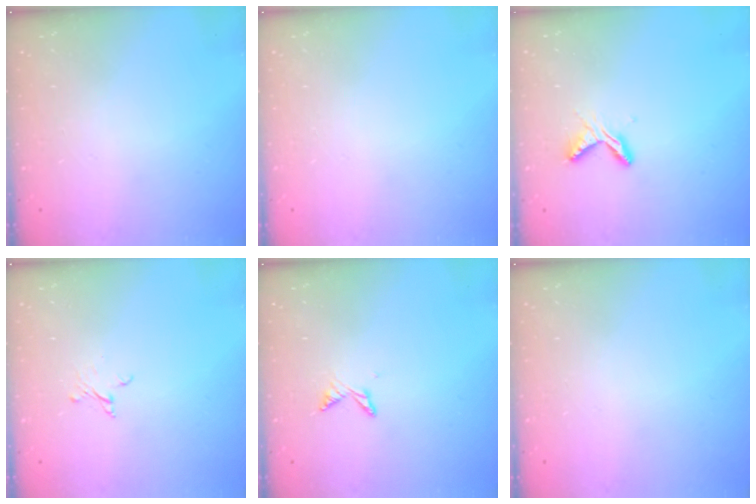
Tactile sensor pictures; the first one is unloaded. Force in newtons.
{"total": 0.0}
{"total": 5.8, "press": 5.7, "slide": 0.4}
{"total": 2.0, "press": 2.0, "slide": 0.1}
{"total": 5.3, "press": 5.2, "slide": 0.6}
{"total": 0.0}